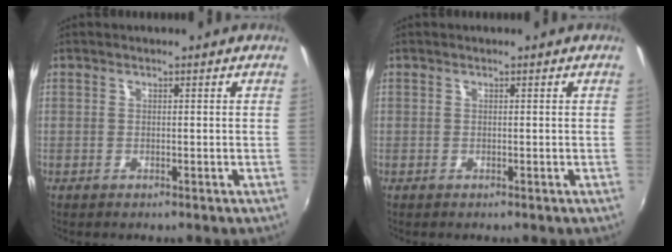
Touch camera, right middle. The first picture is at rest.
{"total": 0.0}